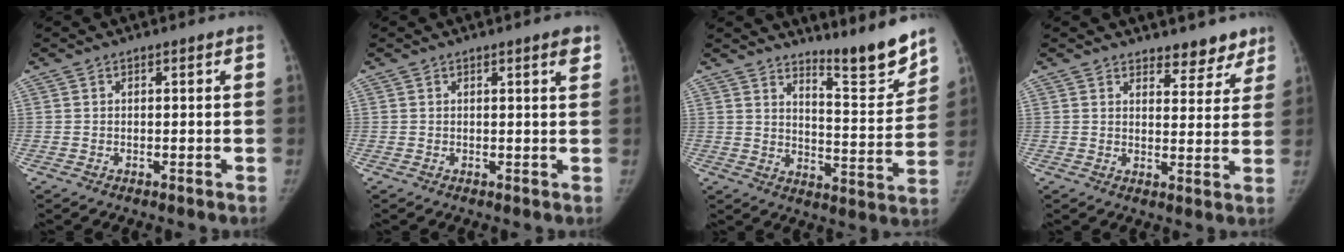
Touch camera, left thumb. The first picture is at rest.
{"total": 2.0, "force": [1.2, 0.2, 1.6], "torque": [-0.020, -0.006, 0.014]}
{"total": 11.3, "force": [9.8, 1.0, 5.6], "torque": [-0.056, -0.086, 0.157]}
{"total": 6.2, "force": [5.3, 3.0, 1.5], "torque": [0.022, -0.035, 0.065]}